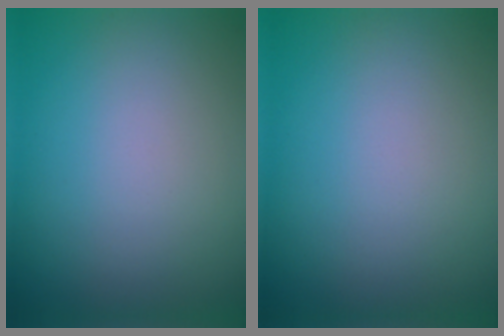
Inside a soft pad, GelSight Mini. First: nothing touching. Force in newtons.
{"total": 0.0}